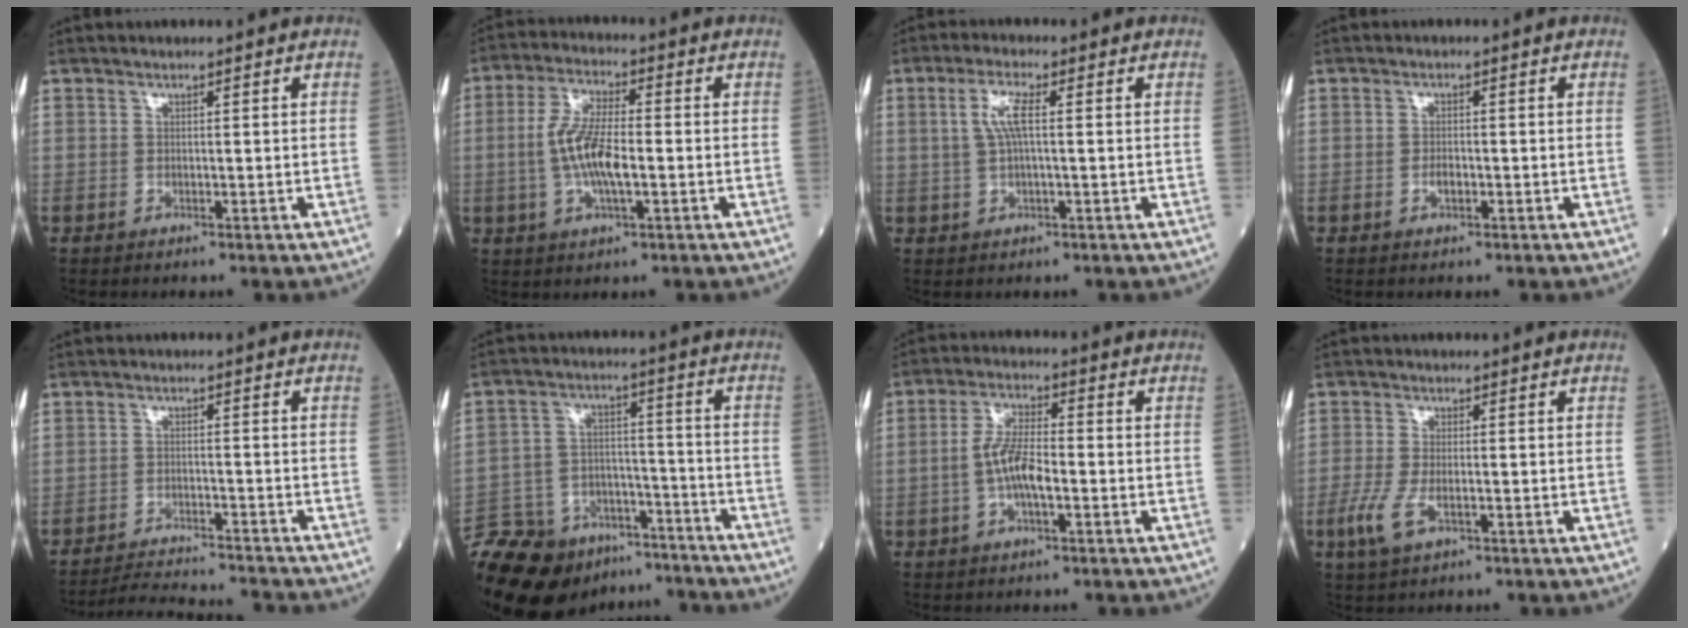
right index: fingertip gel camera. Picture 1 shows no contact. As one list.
[{"total": 8.5, "force": [-1.0, 2.3, 8.1], "torque": [-0.169, 0.003, -0.020]}, {"total": 4.2, "force": [0.8, 0.7, 4.1], "torque": [-0.087, 0.011, 0.015]}, {"total": 1.5, "force": [-0.6, 0.7, 1.2], "torque": [-0.023, 0.001, -0.010]}, {"total": 9.1, "force": [-9.0, -0.3, 1.5], "torque": [-0.022, -0.007, -0.141]}, {"total": 20.7, "force": [-16.2, 9.8, 8.3], "torque": [-0.197, 0.004, -0.253]}, {"total": 6.3, "force": [-1.3, 1.8, 5.9], "torque": [-0.125, 0.008, -0.027]}, {"total": 4.7, "force": [-1.8, 1.7, 4.0], "torque": [-0.097, -0.009, -0.034]}]